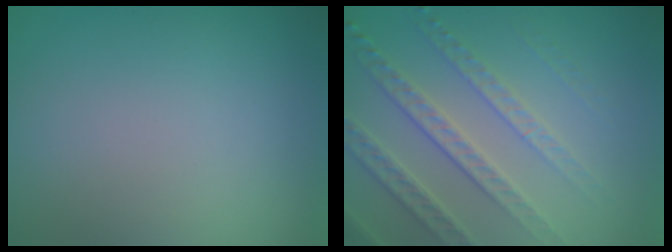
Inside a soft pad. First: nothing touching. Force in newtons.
{"total": 4.4, "press": 3.9, "slide": 2.1}